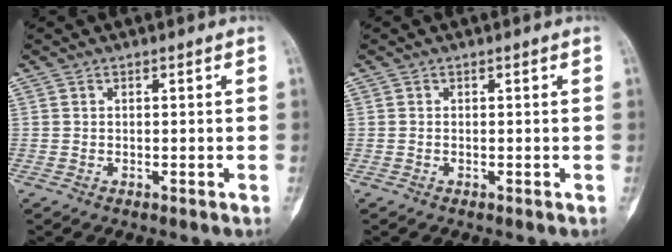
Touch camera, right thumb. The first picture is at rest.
{"total": 0.0}